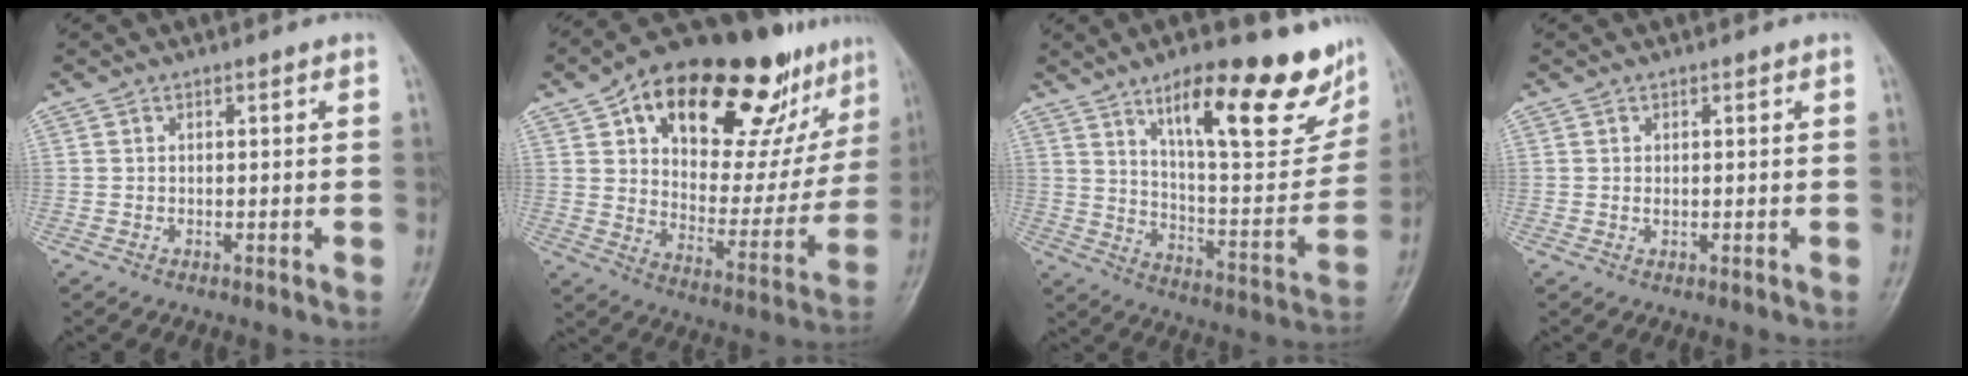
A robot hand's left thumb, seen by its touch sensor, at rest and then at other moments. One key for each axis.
{"total": 31.4, "fx": 17.9, "fy": 14.5, "fz": 21.3, "tx": -0.267, "ty": -0.028, "tz": 0.274}
{"total": 24.9, "fx": 15.2, "fy": 7.8, "fz": 18.1, "tx": -0.209, "ty": -0.063, "tz": 0.235}
{"total": 0.8, "fx": 0.2, "fy": 0.6, "fz": 0.6, "tx": -0.008, "ty": -0.001, "tz": 0.004}